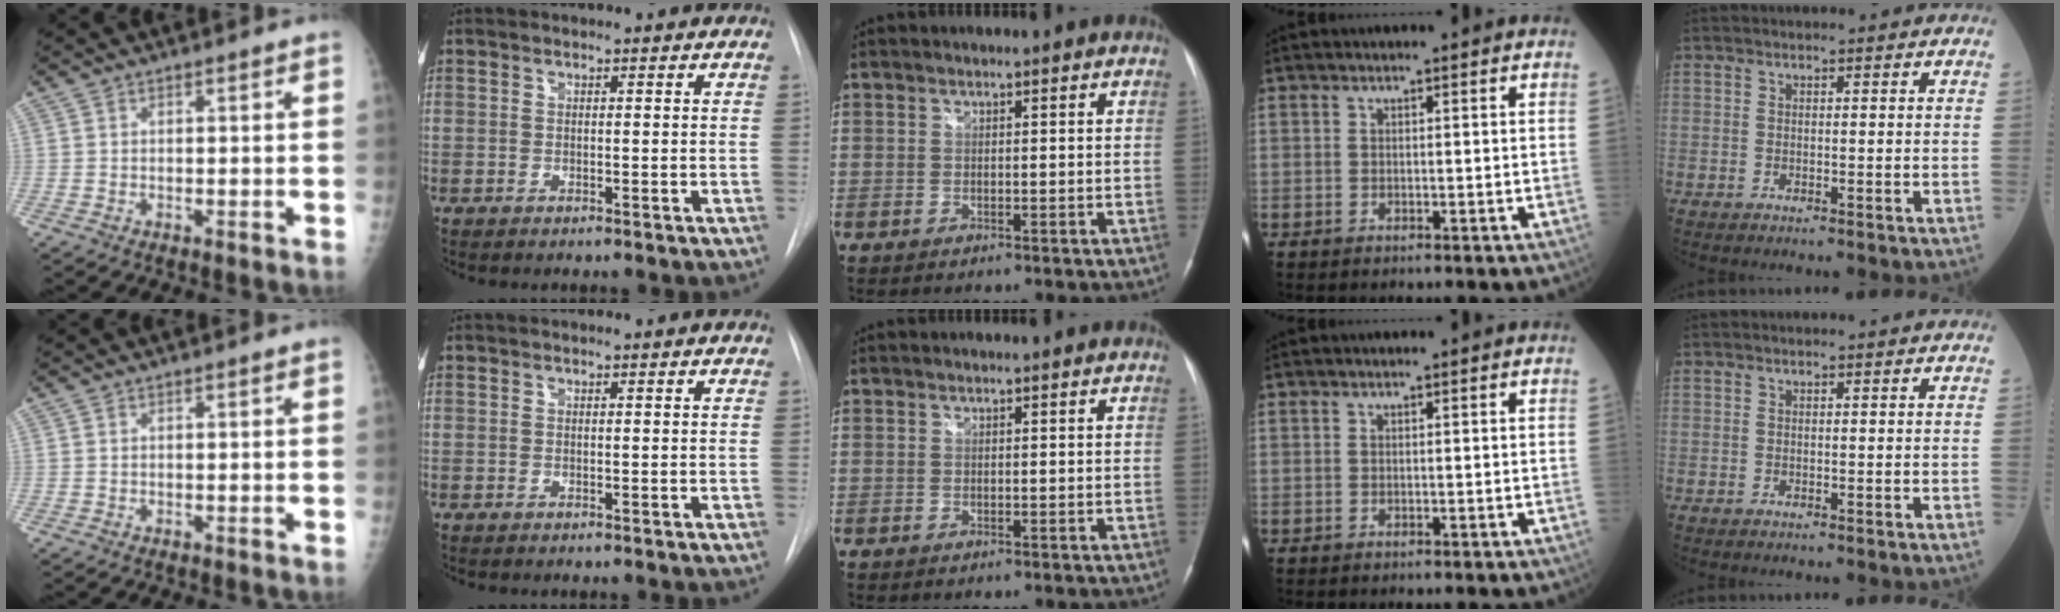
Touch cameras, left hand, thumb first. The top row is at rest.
{}